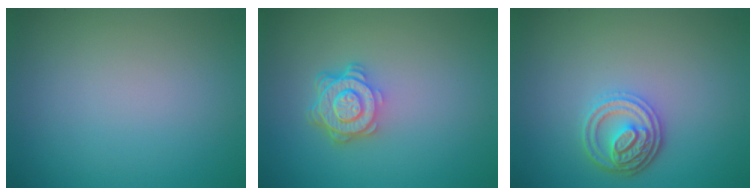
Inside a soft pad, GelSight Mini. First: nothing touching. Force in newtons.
{"total": 4.3, "press": 3.2, "slide": 2.9}
{"total": 3.6, "press": 3.2, "slide": 1.6}